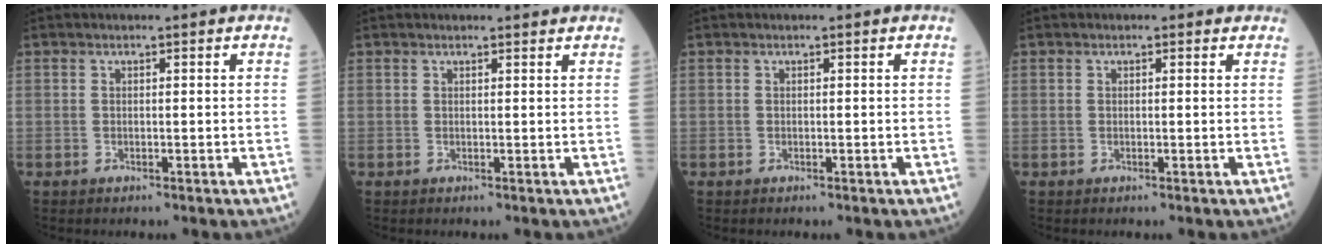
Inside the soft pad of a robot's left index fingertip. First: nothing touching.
{"total": 2.4, "force": [2.3, 0.4, 0.6], "torque": [-0.009, 0.011, 0.023]}
{"total": 0.0}
{"total": 0.5, "force": [0.2, 0.4, 0.1], "torque": [0.000, -0.001, -0.004]}